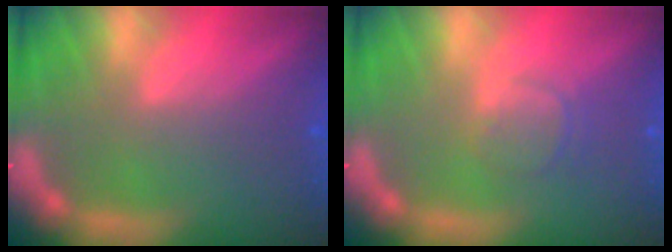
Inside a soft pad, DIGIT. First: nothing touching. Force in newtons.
{"total": 1.9}